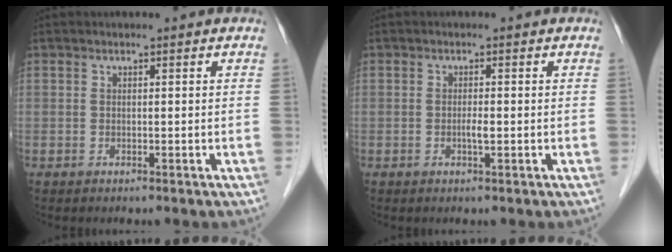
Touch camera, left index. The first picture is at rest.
{"total": 1.2, "force": [-0.3, 0.1, 1.2], "torque": [-0.025, -0.002, -0.005]}